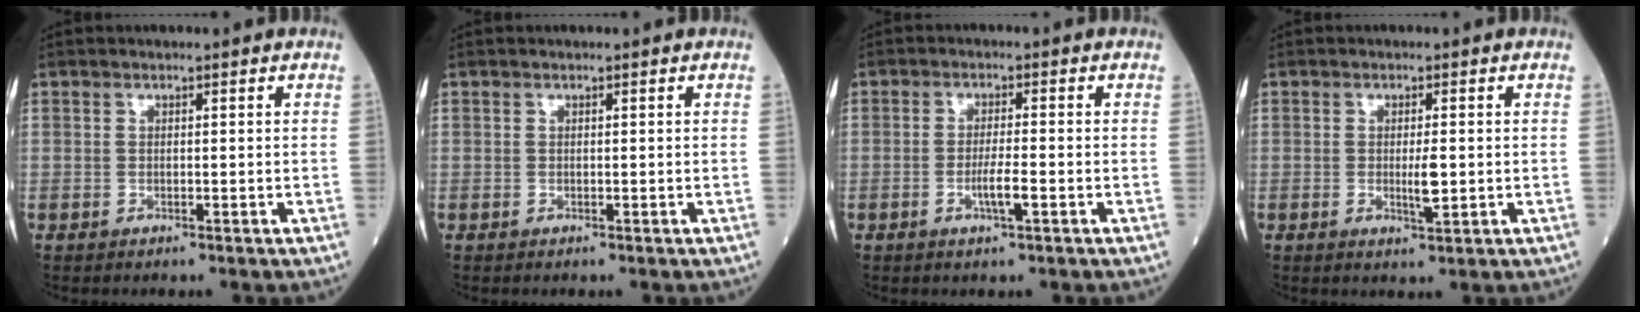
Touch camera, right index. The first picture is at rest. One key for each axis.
{"total": 0.0}
{"total": 3.5, "fx": -1.2, "fy": 0.1, "fz": 3.3, "tx": -0.064, "ty": -0.004, "tz": -0.023}
{"total": 2.9, "fx": -0.2, "fy": 0.4, "fz": 2.9, "tx": -0.052, "ty": -0.005, "tz": -0.004}